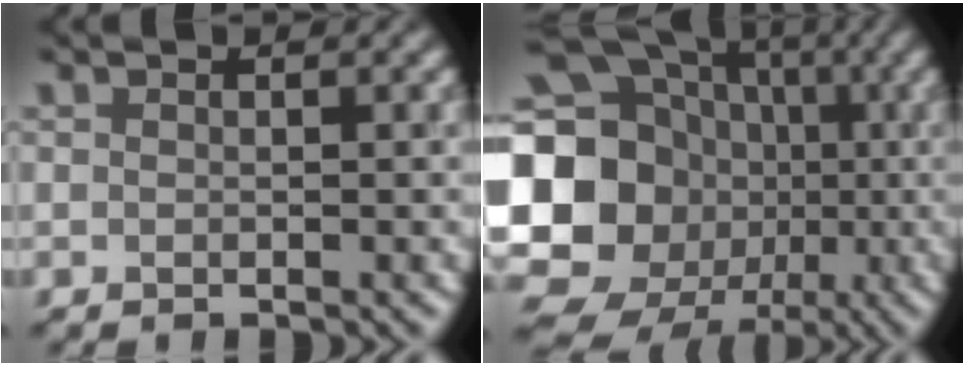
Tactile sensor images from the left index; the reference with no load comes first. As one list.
[{"total": 22.6, "force": [-2.0, 20.3, 9.6], "torque": [-0.204, 0.007, -0.087]}]